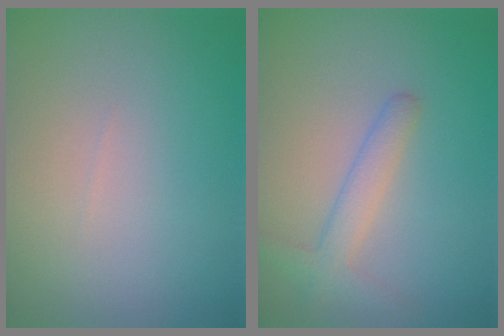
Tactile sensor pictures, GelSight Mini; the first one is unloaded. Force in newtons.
{"total": 2.7, "press": 2.7, "slide": 0.1}